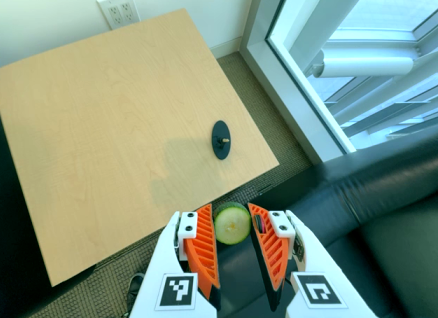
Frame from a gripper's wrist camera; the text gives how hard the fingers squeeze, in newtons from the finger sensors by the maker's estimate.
{"total": 6.1, "left": 5.8, "right": 6.4}